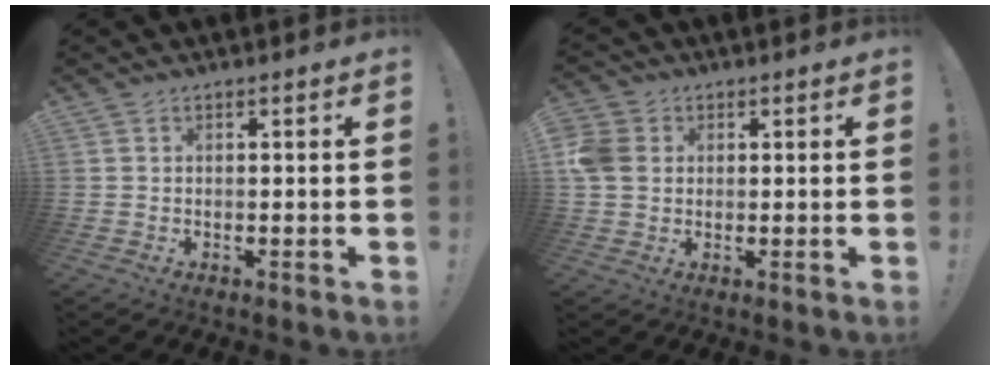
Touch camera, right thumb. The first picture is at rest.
{"total": 7.7, "force": [1.0, 6.5, 4.1], "torque": [-0.089, 0.012, 0.023]}